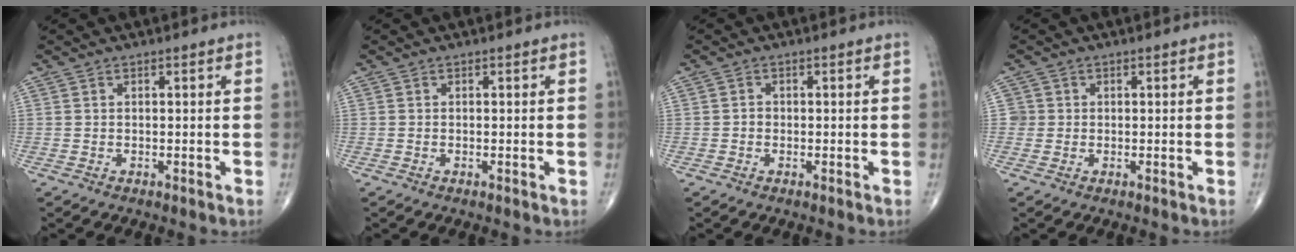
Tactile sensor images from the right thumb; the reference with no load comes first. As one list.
[{"total": 0.0}, {"total": 1.0, "force": [-0.3, 0.9, 0.4], "torque": [-0.002, 0.003, -0.007]}, {"total": 1.7, "force": [0.0, 1.7, -0.1], "torque": [0.015, 0.006, -0.004]}]